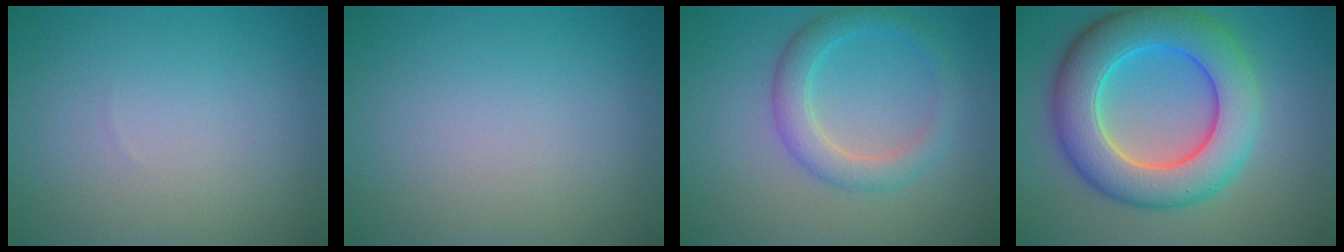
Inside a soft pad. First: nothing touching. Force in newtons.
{"total": 0.0}
{"total": 3.4, "press": 3.4, "slide": 0.2}
{"total": 9.8, "press": 9.8, "slide": 0.6}